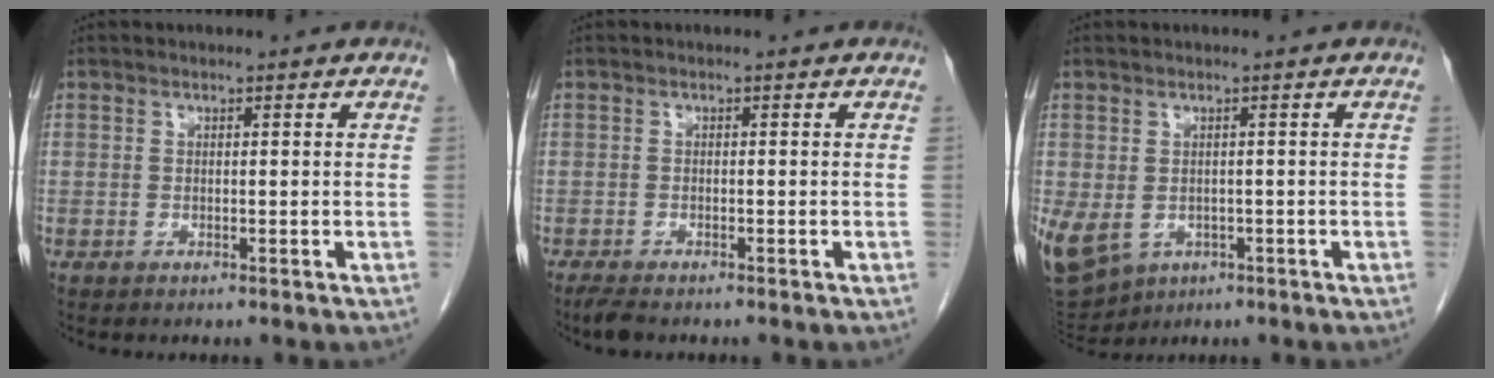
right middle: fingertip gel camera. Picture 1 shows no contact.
{"total": 2.3, "force": [-1.8, 0.5, 1.3], "torque": [-0.030, -0.007, -0.030]}
{"total": 15.9, "force": [-5.9, 12.6, 7.7], "torque": [-0.232, -0.016, -0.076]}